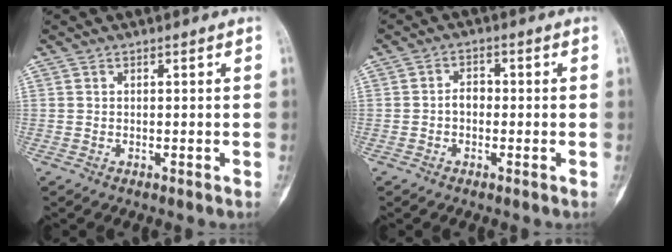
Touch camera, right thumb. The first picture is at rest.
{"total": 2.6, "force": [-0.5, 1.8, 1.7], "torque": [-0.013, 0.014, -0.016]}